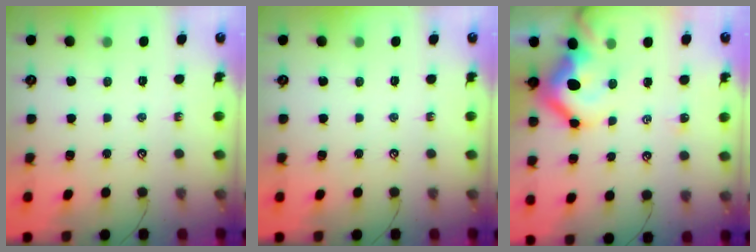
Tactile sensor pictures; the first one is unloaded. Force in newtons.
{"total": 0.0}
{"total": 11.9, "press": 11.9, "slide": 1.3}